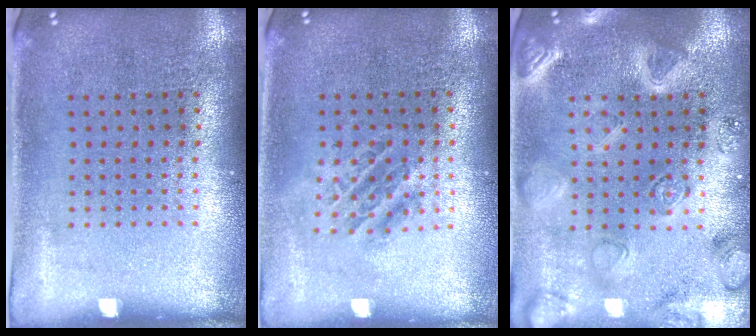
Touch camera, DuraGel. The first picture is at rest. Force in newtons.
{"total": 1.2, "press": 1.1, "slide": 0.6}
{"total": 3.1, "press": 3.0, "slide": 0.8}